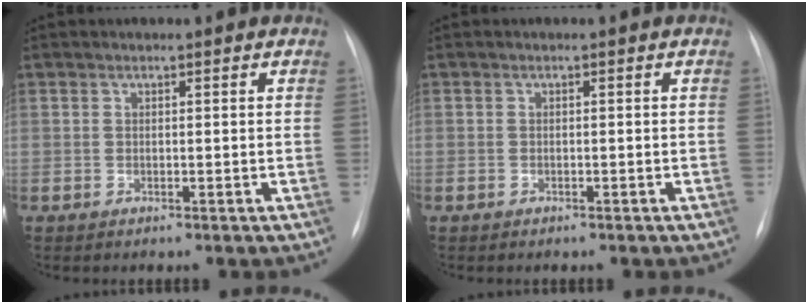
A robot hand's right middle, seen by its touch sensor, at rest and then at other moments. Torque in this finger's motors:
{"motor_torque": [0.92, -1.11, -0.84, -0.21]}